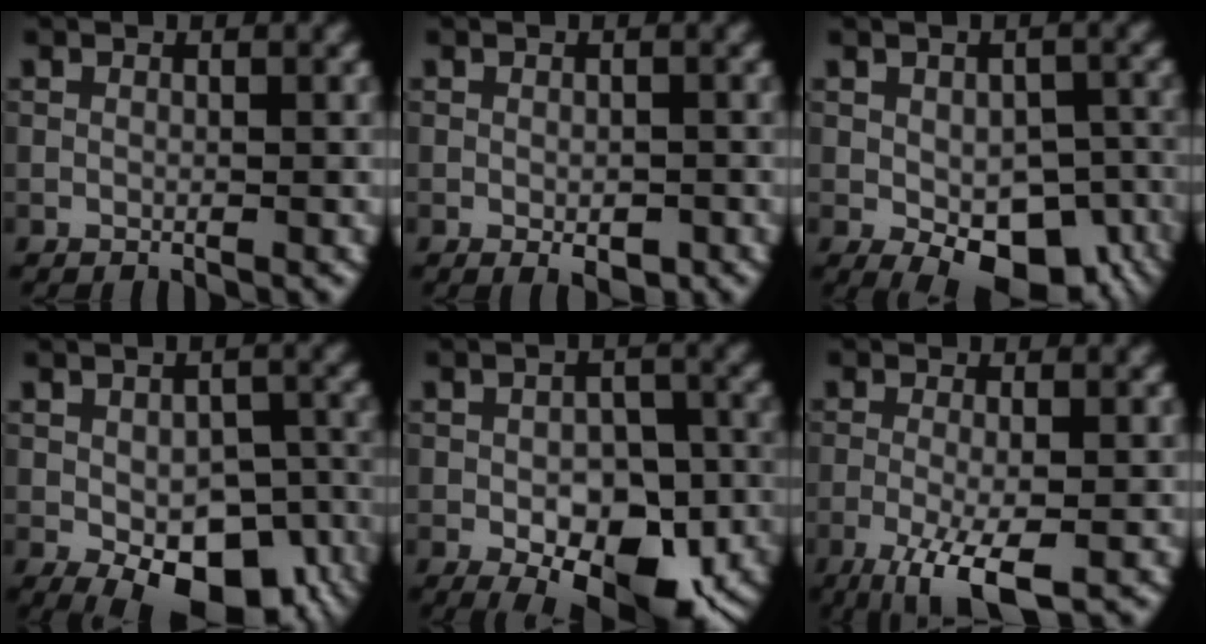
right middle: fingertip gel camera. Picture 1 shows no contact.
{"total": 1.9, "force": [-0.8, 0.9, 1.5], "torque": [-0.021, -0.003, -0.009]}
{"total": 9.3, "force": [-4.0, 4.8, 6.9], "torque": [-0.106, -0.025, -0.046]}
{"total": 10.9, "force": [-4.9, 5.5, 8.0], "torque": [-0.118, -0.026, -0.056]}
{"total": 9.0, "force": [-3.5, 4.8, 6.8], "torque": [-0.104, -0.013, -0.048]}
{"total": 5.9, "force": [-2.9, 1.5, 4.9], "torque": [-0.096, -0.006, -0.056]}